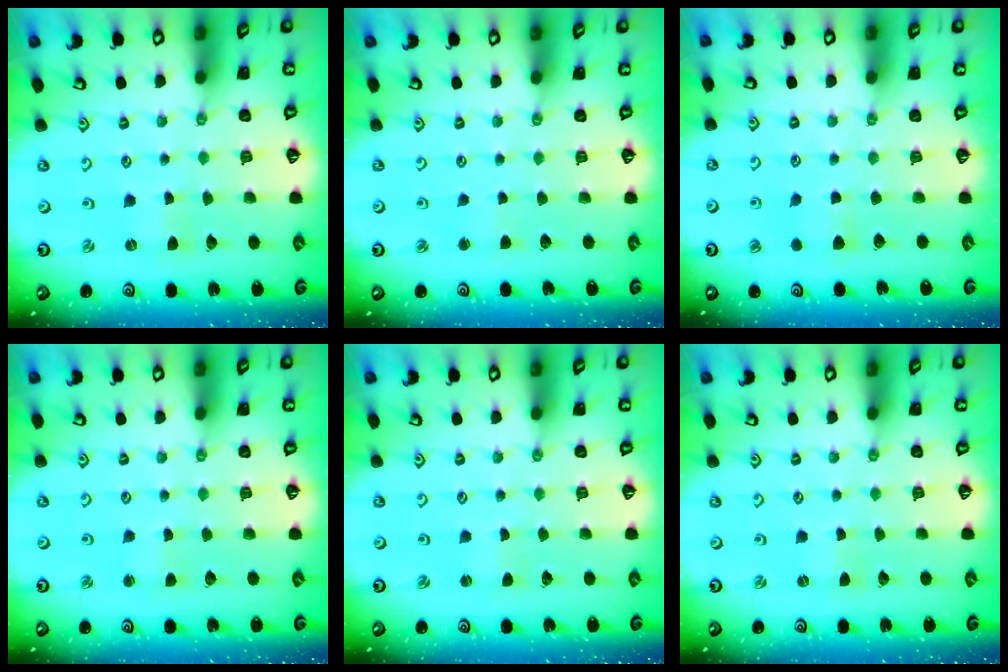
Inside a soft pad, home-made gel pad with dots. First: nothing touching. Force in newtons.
{"total": 1.6, "press": 1.5, "slide": 0.3}
{"total": 4.8, "press": 4.7, "slide": 0.8}
{"total": 2.0, "press": 2.0, "slide": 0.4}
{"total": 0.0}
{"total": 0.0}